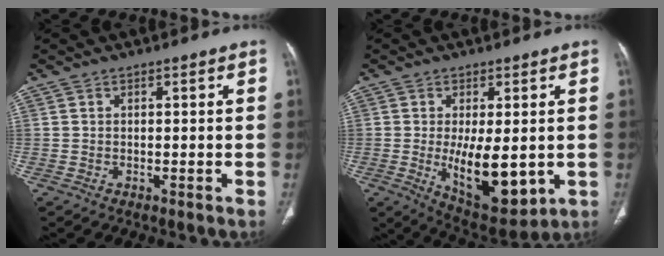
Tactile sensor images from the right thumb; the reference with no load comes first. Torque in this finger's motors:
{"motor_torque": [1.27, 2.73, 0.64, -0.51, 0.47]}